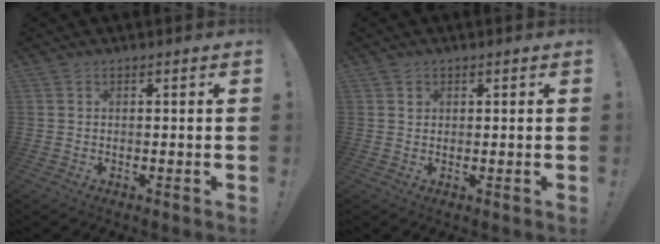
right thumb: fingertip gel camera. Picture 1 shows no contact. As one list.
[{"total": 0.7, "force": [0.4, 0.6, 0.0], "torque": [0.015, -0.006, 0.006]}]